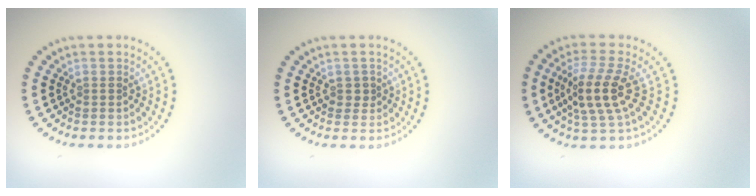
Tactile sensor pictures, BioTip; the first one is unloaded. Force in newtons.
{"total": 1.0, "press": 0.9, "slide": 0.4}
{"total": 4.1, "press": 3.5, "slide": 2.2}